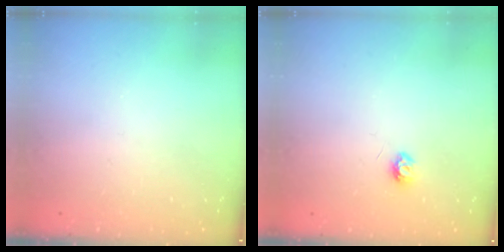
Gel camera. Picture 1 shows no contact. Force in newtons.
{"total": 4.6, "press": 4.6, "slide": 0.5}